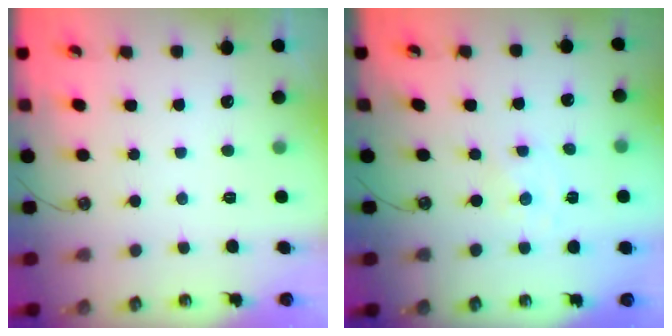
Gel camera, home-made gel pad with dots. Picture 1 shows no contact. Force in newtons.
{"total": 0.0}